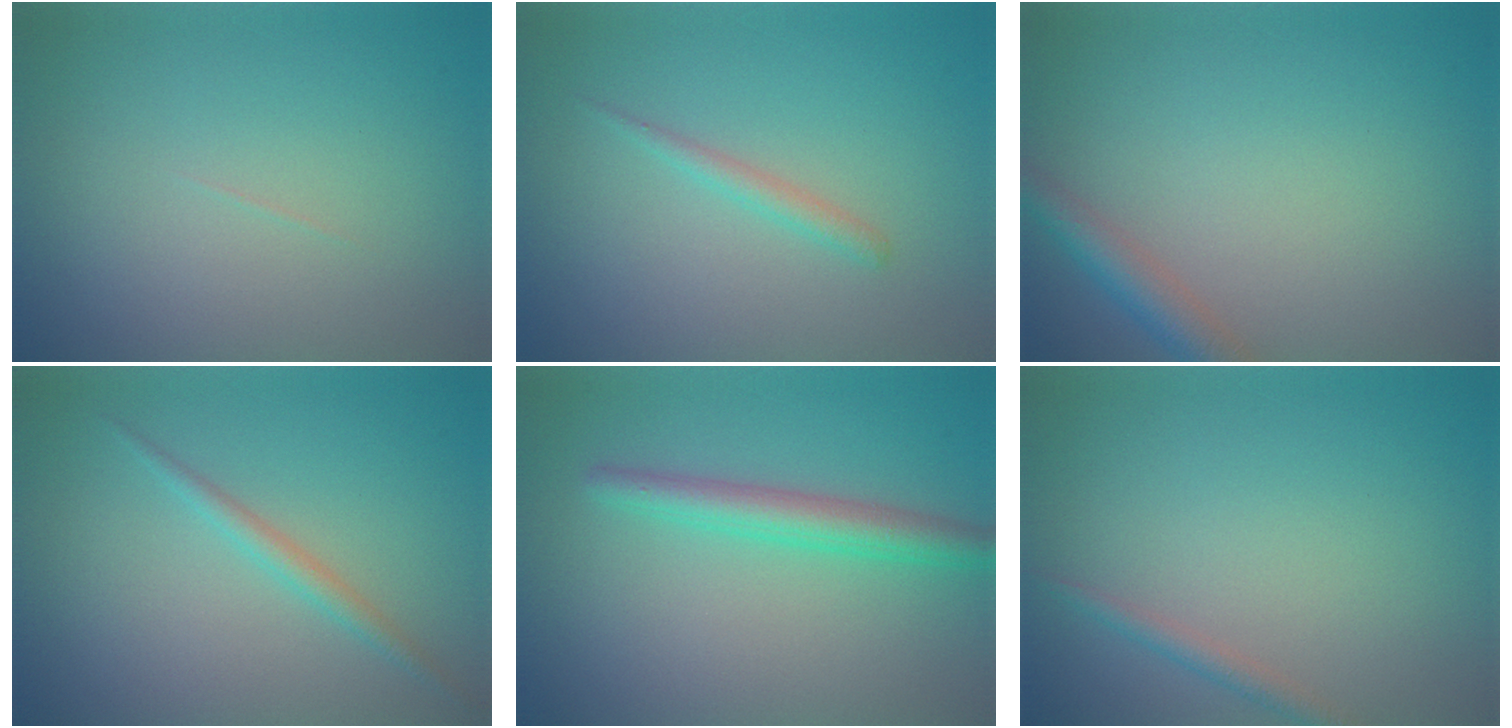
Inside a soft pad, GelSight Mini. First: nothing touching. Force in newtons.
{"total": 1.2, "press": 1.2, "slide": 0.0}
{"total": 2.6, "press": 2.6, "slide": 0.2}
{"total": 1.5, "press": 1.5, "slide": 0.1}
{"total": 3.2, "press": 3.2, "slide": 0.1}
{"total": 1.2, "press": 1.2, "slide": 0.0}